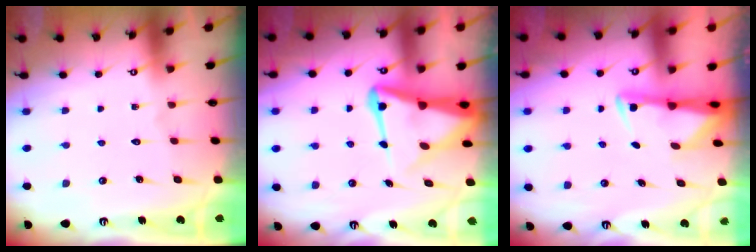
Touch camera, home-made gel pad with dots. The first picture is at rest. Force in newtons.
{"total": 10.1, "press": 10.0, "slide": 1.0}
{"total": 3.0, "press": 3.0, "slide": 0.6}